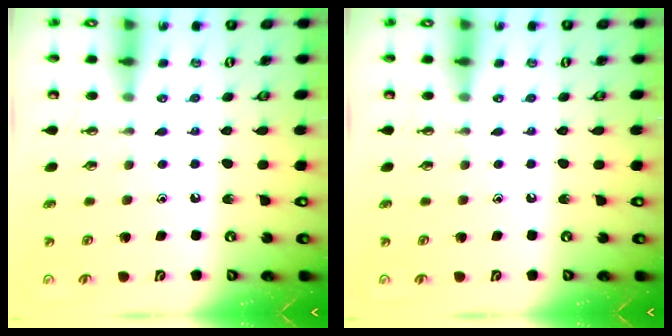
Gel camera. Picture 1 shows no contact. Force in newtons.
{"total": 0.0}